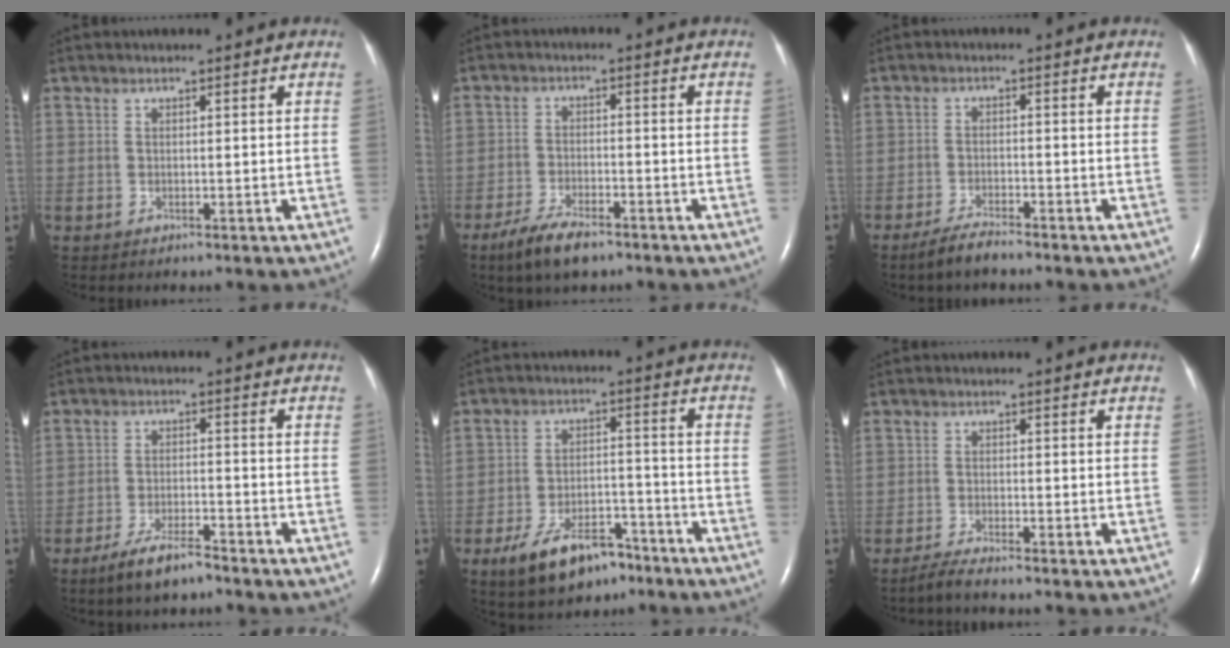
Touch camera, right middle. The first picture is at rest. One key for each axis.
{"total": 6.5, "fx": -4.8, "fy": 1.8, "fz": 4.1, "tx": -0.092, "ty": -0.011, "tz": -0.083}
{"total": 3.6, "fx": -3.1, "fy": 0.3, "fz": 1.8, "tx": -0.047, "ty": -0.011, "tz": -0.059}
{"total": 5.9, "fx": -4.6, "fy": 1.2, "fz": 3.5, "tx": -0.073, "ty": -0.007, "tz": -0.083}
{"total": 10.4, "fx": -7.1, "fy": 4.6, "fz": 6.0, "tx": -0.110, "ty": 0.005, "tz": -0.115}
{"total": 2.3, "fx": -2.1, "fy": -0.4, "fz": 0.9, "tx": -0.026, "ty": -0.008, "tz": -0.045}